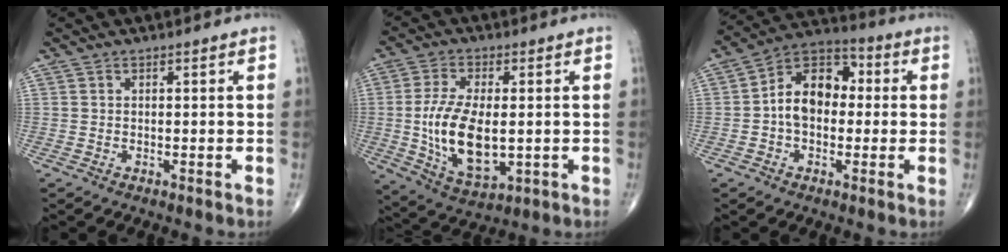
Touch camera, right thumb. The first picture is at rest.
{"total": 14.2, "force": [-0.9, 7.1, 12.3], "torque": [-0.233, -0.016, -0.007]}
{"total": 12.0, "force": [0.0, 8.3, 8.6], "torque": [-0.115, 0.036, -0.016]}